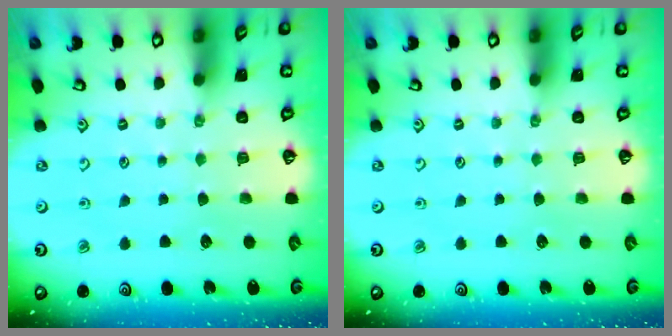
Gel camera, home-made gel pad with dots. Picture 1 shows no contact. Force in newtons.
{"total": 0.0}